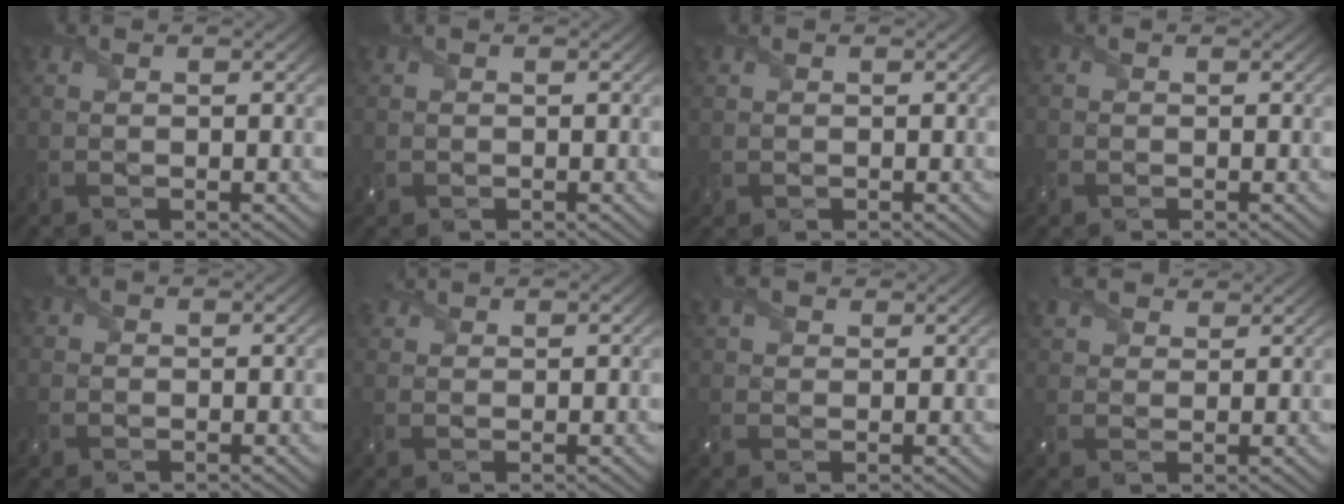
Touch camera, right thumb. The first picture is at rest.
{"total": 0.5, "force": [0.0, 0.5, 0.0], "torque": [0.002, -0.005, -0.001]}
{"total": 1.0, "force": [0.2, 1.0, 0.1], "torque": [-0.008, -0.005, 0.003]}
{"total": 1.5, "force": [-0.7, 1.3, 0.2], "torque": [-0.006, -0.007, -0.019]}
{"total": 1.5, "force": [-0.2, 1.5, 0.2], "torque": [-0.009, -0.005, -0.007]}
{"total": 1.7, "force": [1.6, 0.3, 0.4], "torque": [-0.014, 0.011, 0.038]}
{"total": 3.5, "force": [2.2, 1.9, 2.0], "torque": [-0.057, 0.016, 0.041]}
{"total": 4.6, "force": [3.4, 2.1, 2.2], "torque": [-0.060, 0.016, 0.065]}